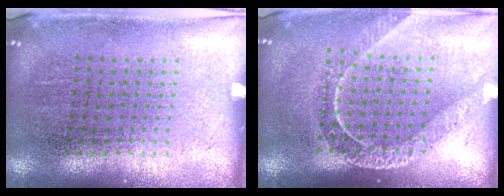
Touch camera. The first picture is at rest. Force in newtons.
{"total": 1.8, "press": 1.5, "slide": 1.0}